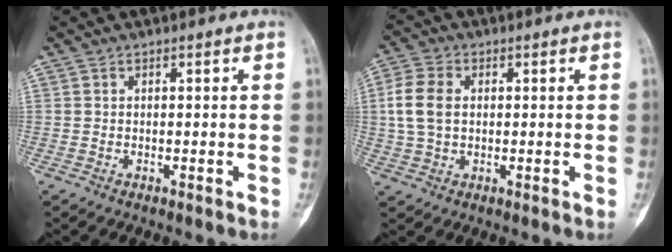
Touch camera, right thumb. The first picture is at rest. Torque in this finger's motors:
{"motor_torque": [0.71, 1.17, 0.33, -0.38, 0.25]}